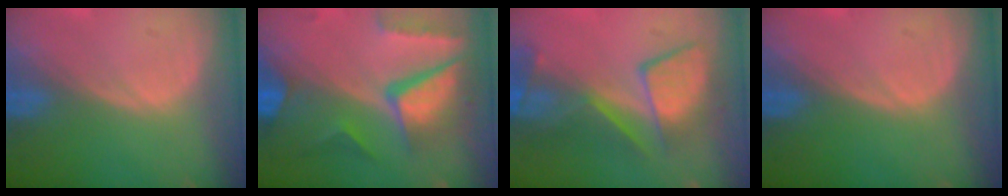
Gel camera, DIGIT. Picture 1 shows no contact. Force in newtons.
{"total": 10.4, "press": 8.8, "slide": 5.6}
{"total": 8.8, "press": 8.8, "slide": 0.6}
{"total": 0.0}